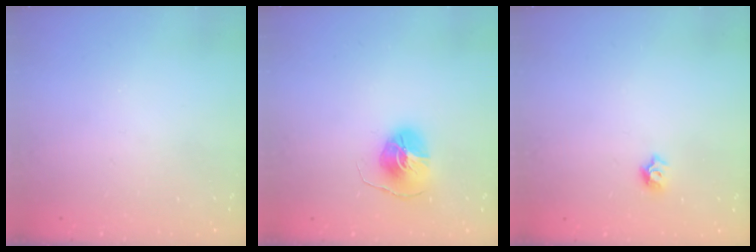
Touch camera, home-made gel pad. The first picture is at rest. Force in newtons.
{"total": 9.2, "press": 9.2, "slide": 0.4}
{"total": 5.7, "press": 5.6, "slide": 0.7}